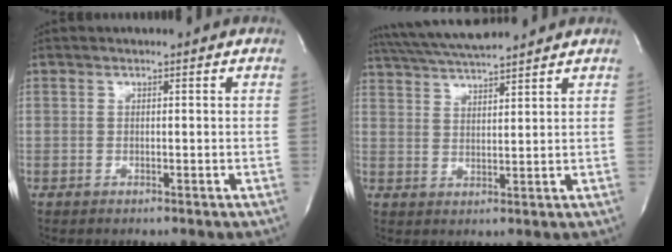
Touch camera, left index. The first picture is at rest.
{"total": 10.4, "force": [9.5, 0.2, 4.2], "torque": [-0.086, 0.019, 0.157]}